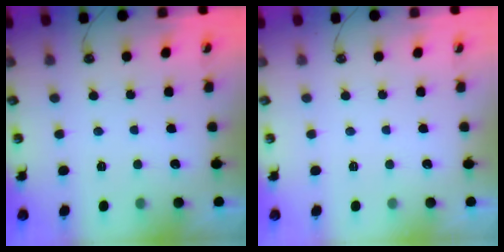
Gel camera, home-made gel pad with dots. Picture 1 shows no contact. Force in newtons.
{"total": 0.0}